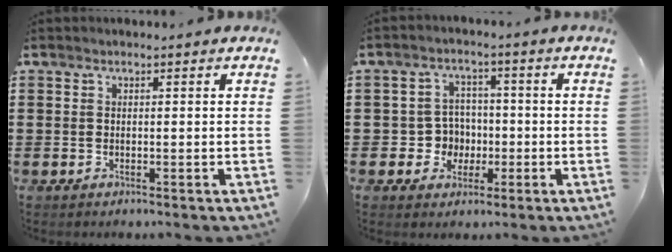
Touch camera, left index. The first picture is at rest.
{"total": 5.0, "force": [-0.9, 4.7, 1.3], "torque": [-0.034, 0.009, -0.018]}